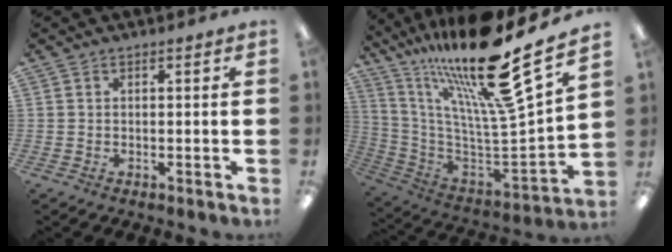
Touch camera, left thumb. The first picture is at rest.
{"total": 22.6, "force": [17.3, 1.2, 14.6], "torque": [-0.241, -0.135, 0.268]}